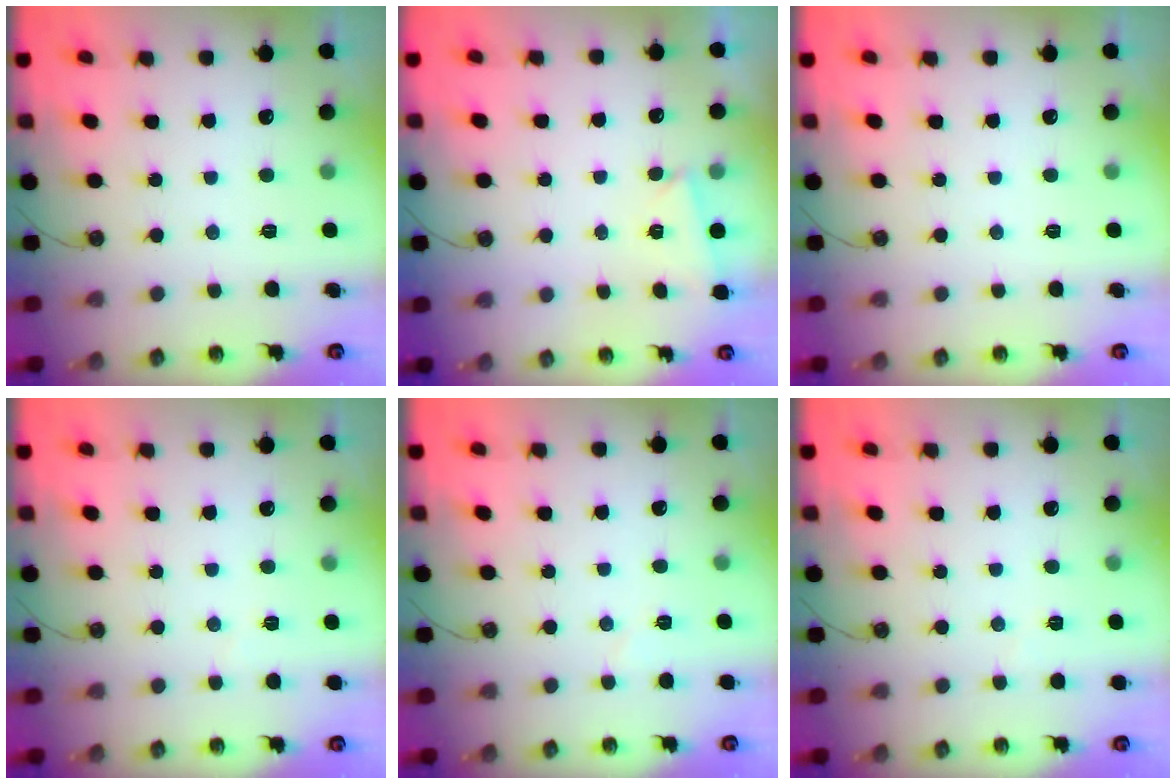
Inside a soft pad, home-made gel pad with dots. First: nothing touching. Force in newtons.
{"total": 4.8, "press": 0.8, "slide": 4.7}
{"total": 0.0}
{"total": 3.0, "press": 2.8, "slide": 1.0}
{"total": 3.4, "press": 3.0, "slide": 1.6}
{"total": 3.7, "press": 2.4, "slide": 2.7}